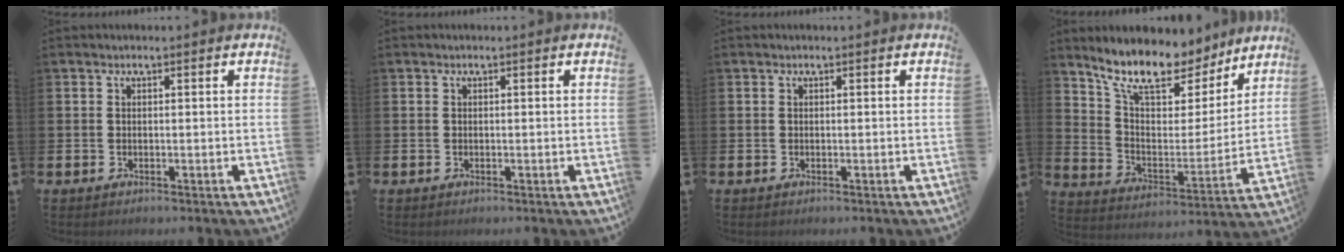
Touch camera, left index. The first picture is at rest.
{"total": 0.0}
{"total": 0.0}
{"total": 12.3, "force": [10.6, 4.3, 4.5], "torque": [-0.122, -0.071, 0.187]}